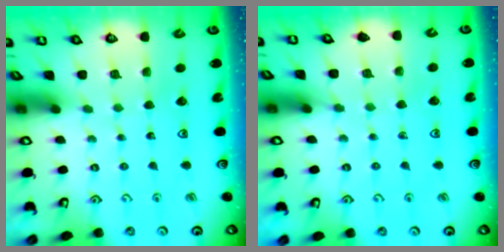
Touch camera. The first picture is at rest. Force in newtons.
{"total": 3.9, "press": 3.8, "slide": 0.4}